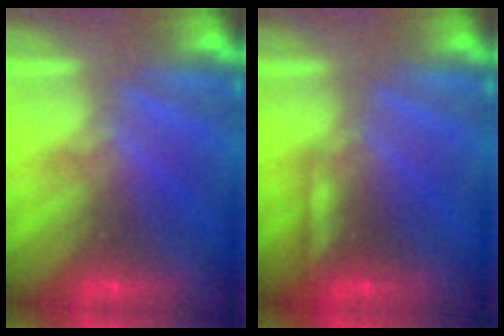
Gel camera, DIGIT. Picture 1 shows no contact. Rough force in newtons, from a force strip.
{"total": 2.2}